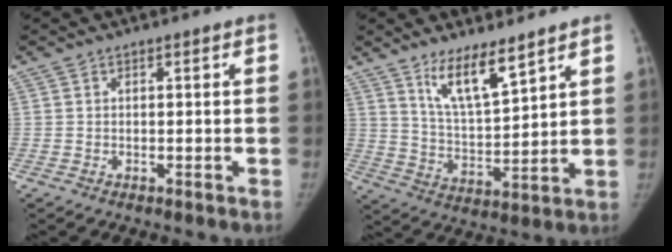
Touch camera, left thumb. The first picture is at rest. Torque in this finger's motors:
{"motor_torque": [0.22, 0.00, 1.04, -0.80, 0.22]}